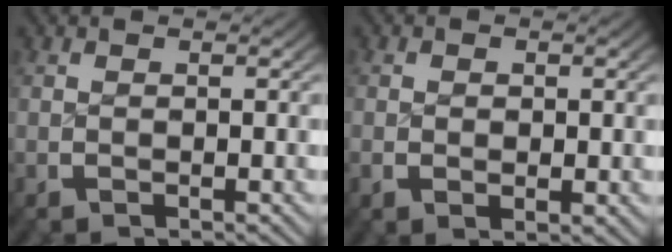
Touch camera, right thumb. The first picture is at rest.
{"total": 1.4, "force": [-0.1, 0.9, 1.1], "torque": [-0.025, -0.011, 0.007]}